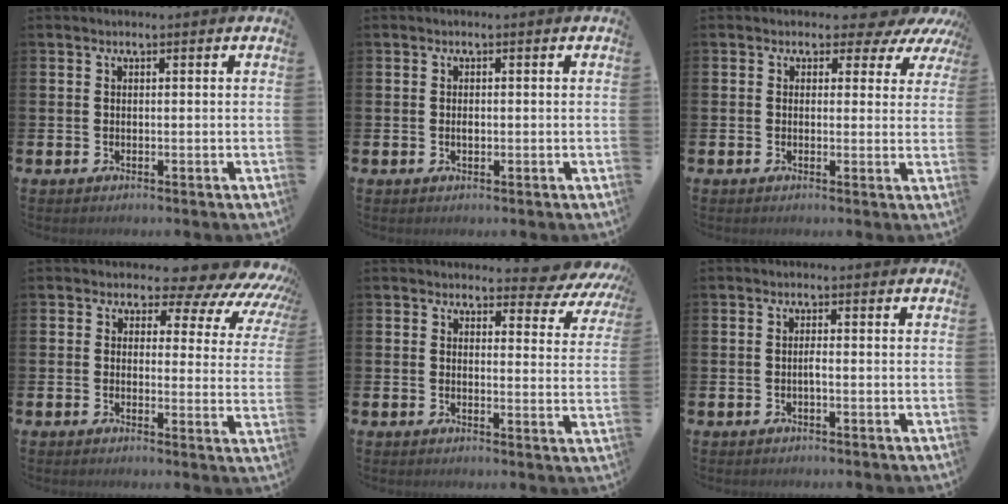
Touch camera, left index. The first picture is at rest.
{"total": 0.9, "force": [-0.1, 0.6, 0.8], "torque": [-0.015, 0.004, -0.003]}
{"total": 2.9, "force": [1.8, 2.0, 1.0], "torque": [-0.013, -0.015, 0.019]}
{"total": 5.6, "force": [4.4, 2.9, 1.9], "torque": [-0.029, -0.052, 0.062]}
{"total": 3.8, "force": [3.5, 1.3, 0.7], "torque": [-0.005, -0.032, 0.055]}
{"total": 0.8, "force": [-0.3, 0.0, 0.8], "torque": [-0.015, -0.003, -0.004]}